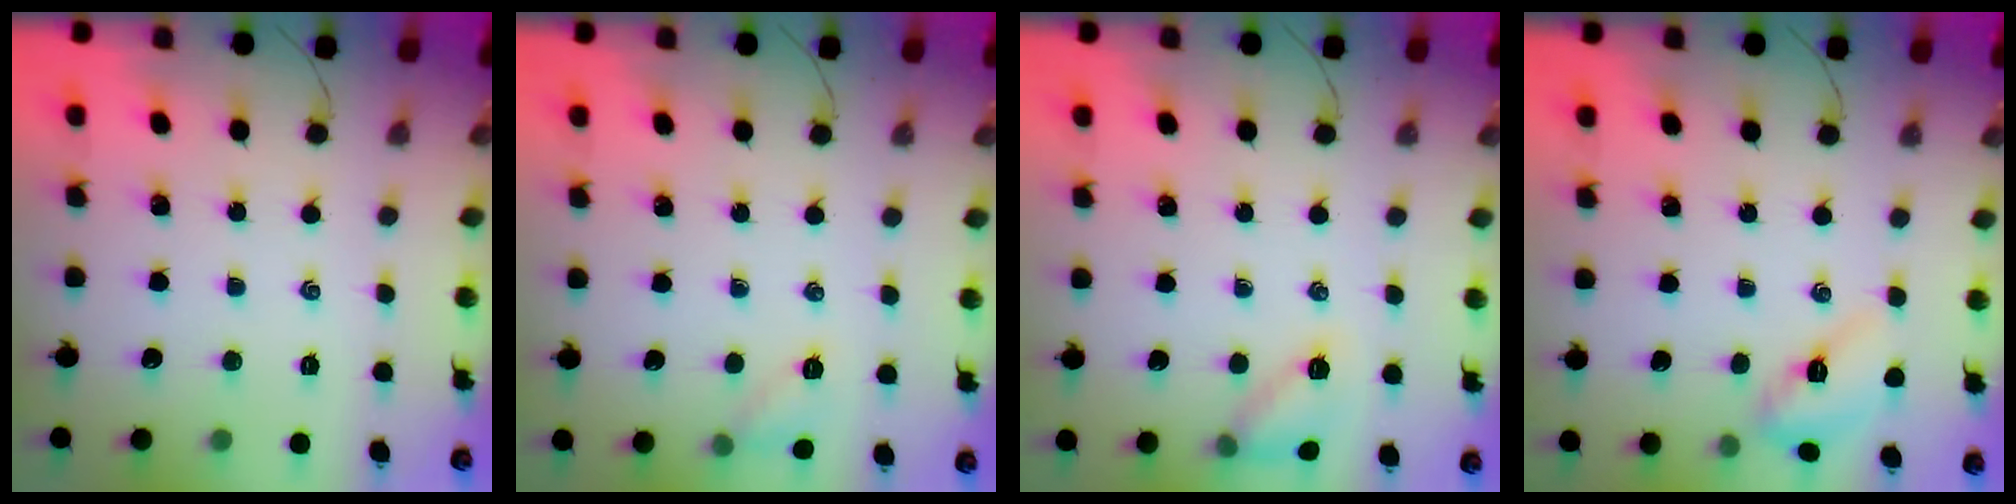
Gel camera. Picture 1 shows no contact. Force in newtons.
{"total": 6.6, "press": 6.5, "slide": 1.0}
{"total": 10.5, "press": 10.3, "slide": 2.0}
{"total": 7.1, "press": 7.1, "slide": 0.1}